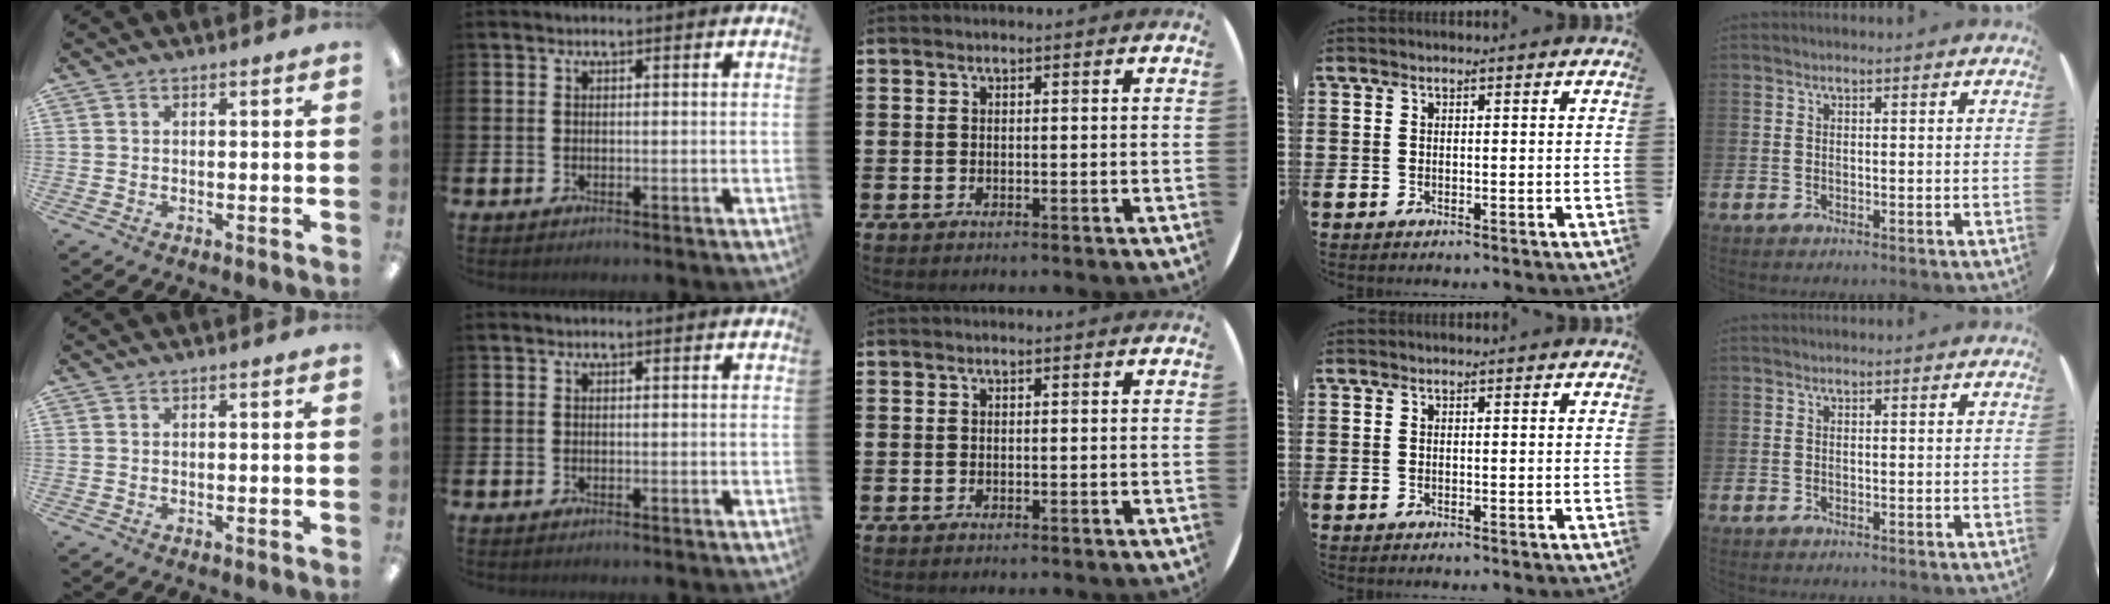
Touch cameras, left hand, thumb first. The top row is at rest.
{}